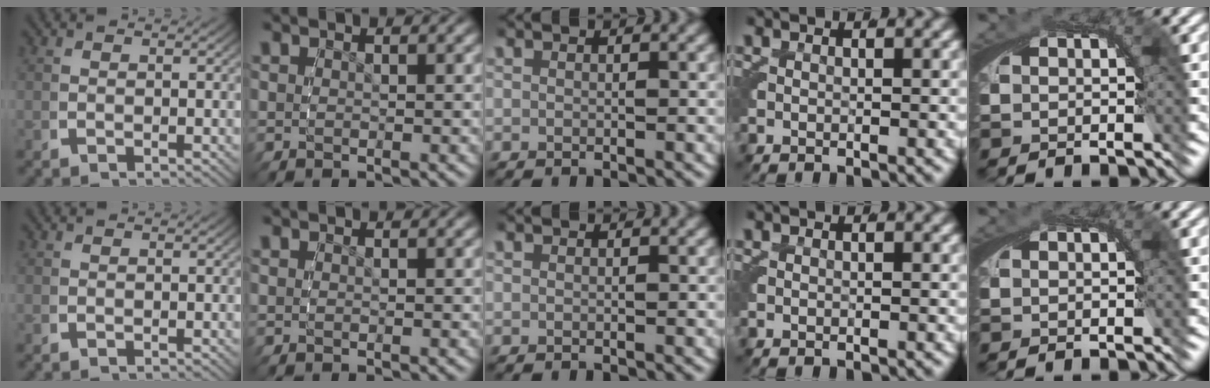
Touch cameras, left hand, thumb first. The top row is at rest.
{}